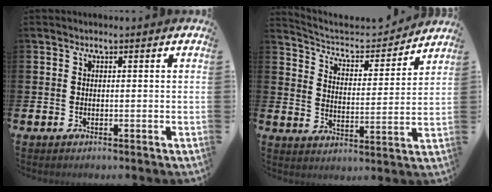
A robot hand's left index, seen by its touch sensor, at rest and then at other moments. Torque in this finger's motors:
{"motor_torque": [0.49, -1.65, 0.02, 0.00]}